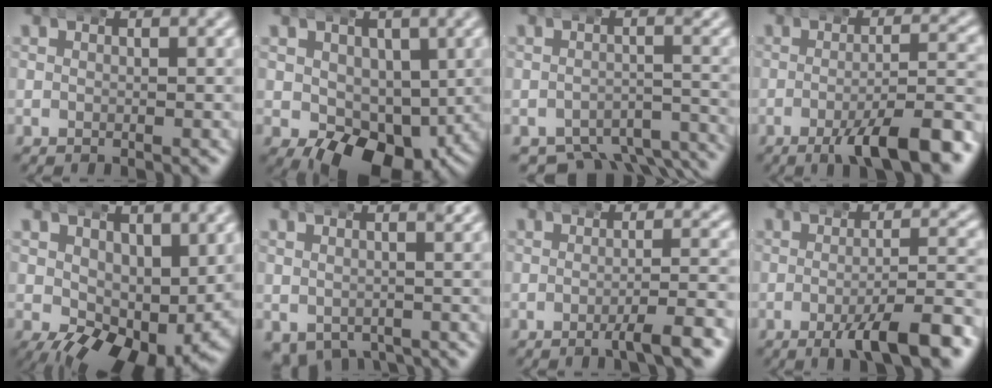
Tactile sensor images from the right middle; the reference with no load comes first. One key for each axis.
{"total": 6.9, "fx": -2.4, "fy": 4.6, "fz": 4.6, "tx": -0.076, "ty": -0.045, "tz": -0.015}
{"total": 7.6, "fx": -6.4, "fy": 3.0, "fz": 2.9, "tx": -0.023, "ty": -0.021, "tz": -0.098}
{"total": 6.9, "fx": -3.8, "fy": 1.4, "fz": 5.6, "tx": -0.083, "ty": -0.011, "tz": -0.057}
{"total": 8.4, "fx": -1.9, "fy": 4.6, "fz": 6.7, "tx": -0.109, "ty": -0.059, "tz": 0.002}
{"total": 4.0, "fx": -2.6, "fy": 2.1, "fz": 2.2, "tx": -0.036, "ty": -0.018, "tz": -0.027}
{"total": 3.2, "fx": -2.0, "fy": 0.0, "fz": 2.5, "tx": -0.037, "ty": 0.001, "tz": -0.035}
{"total": 6.2, "fx": -3.4, "fy": 1.2, "fz": 5.1, "tx": -0.075, "ty": -0.009, "tz": -0.052}